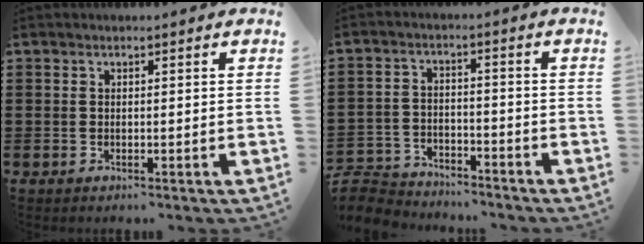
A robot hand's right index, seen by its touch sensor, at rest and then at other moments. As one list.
[{"total": 5.7, "force": [-5.6, 1.1, 0.3], "torque": [-0.024, 0.006, -0.118]}]